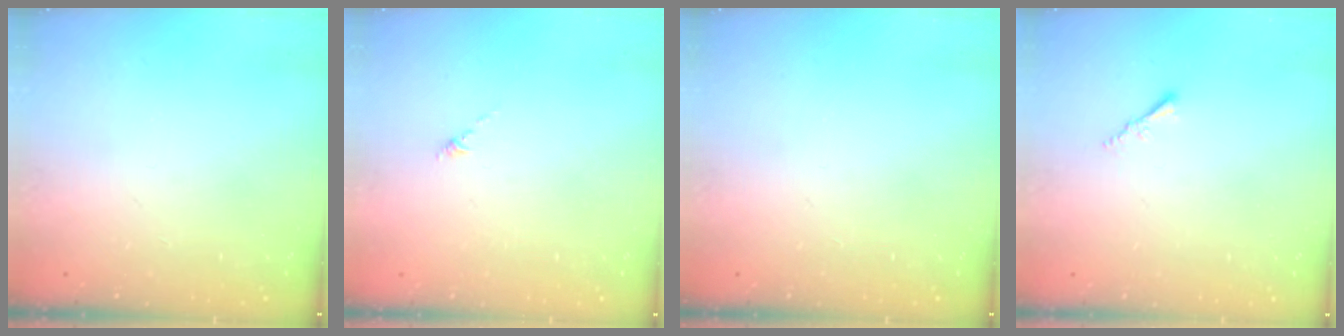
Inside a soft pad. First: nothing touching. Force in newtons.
{"total": 0.0}
{"total": 0.0}
{"total": 1.5, "press": 1.5, "slide": 0.4}